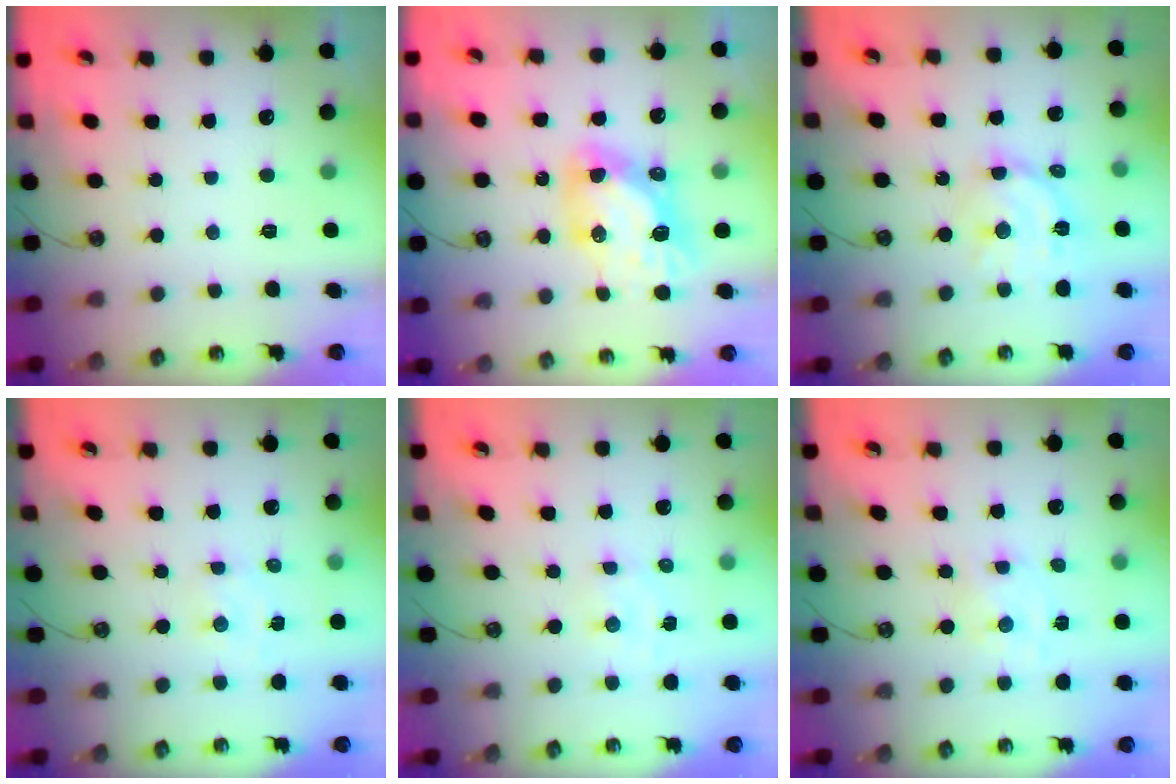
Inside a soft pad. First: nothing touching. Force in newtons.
{"total": 12.2, "press": 12.1, "slide": 1.5}
{"total": 12.6, "press": 12.5, "slide": 1.2}
{"total": 2.7, "press": 2.7, "slide": 0.4}
{"total": 1.6, "press": 1.6, "slide": 0.1}
{"total": 0.8, "press": 0.8, "slide": 0.1}